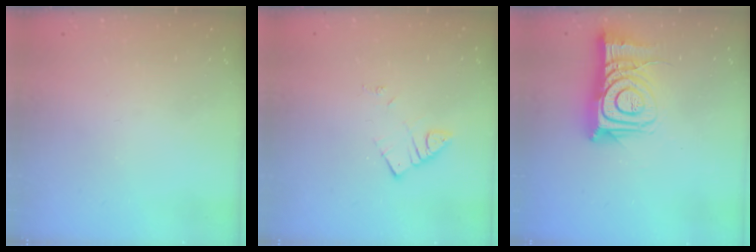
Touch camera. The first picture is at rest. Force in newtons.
{"total": 3.5, "press": 3.5, "slide": 0.4}
{"total": 13.6, "press": 13.6, "slide": 1.0}